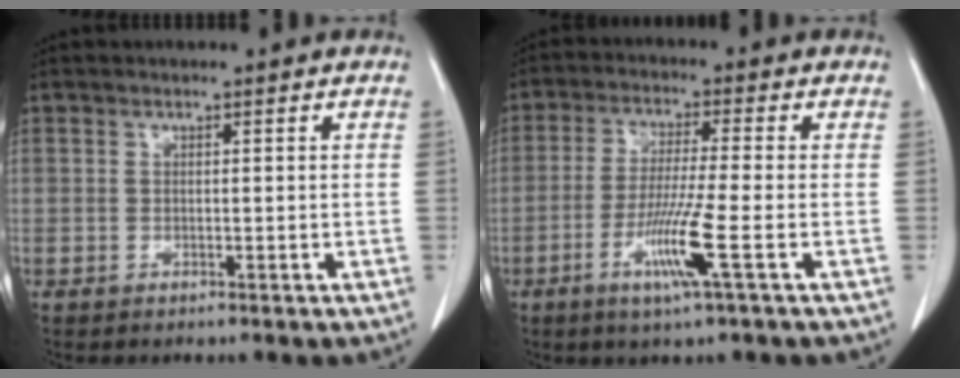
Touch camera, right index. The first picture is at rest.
{"total": 8.2, "force": [-3.1, -0.9, 7.5], "torque": [-0.148, -0.019, -0.063]}